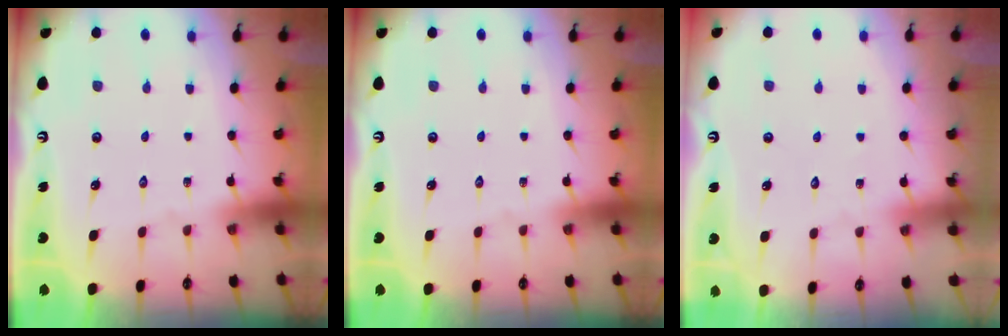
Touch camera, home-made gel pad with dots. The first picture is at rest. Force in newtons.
{"total": 0.0}
{"total": 2.8, "press": 2.8, "slide": 0.4}